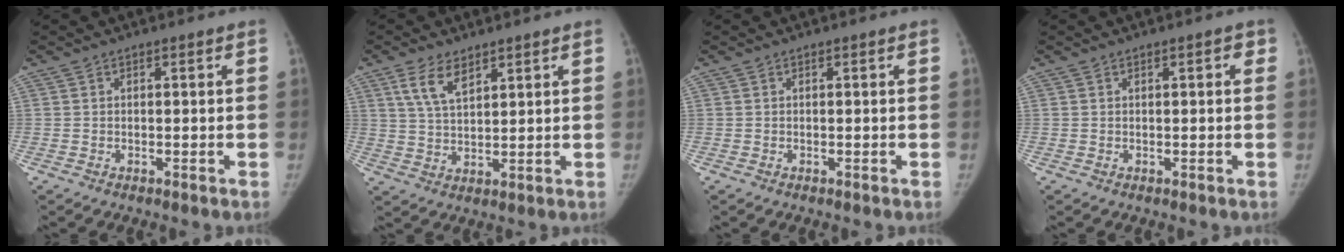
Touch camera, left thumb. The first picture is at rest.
{"total": 6.4, "force": [3.8, 3.0, 4.2], "torque": [-0.072, -0.016, 0.078]}
{"total": 0.0}
{"total": 1.5, "force": [0.5, 0.5, 1.3], "torque": [-0.012, 0.003, 0.005]}